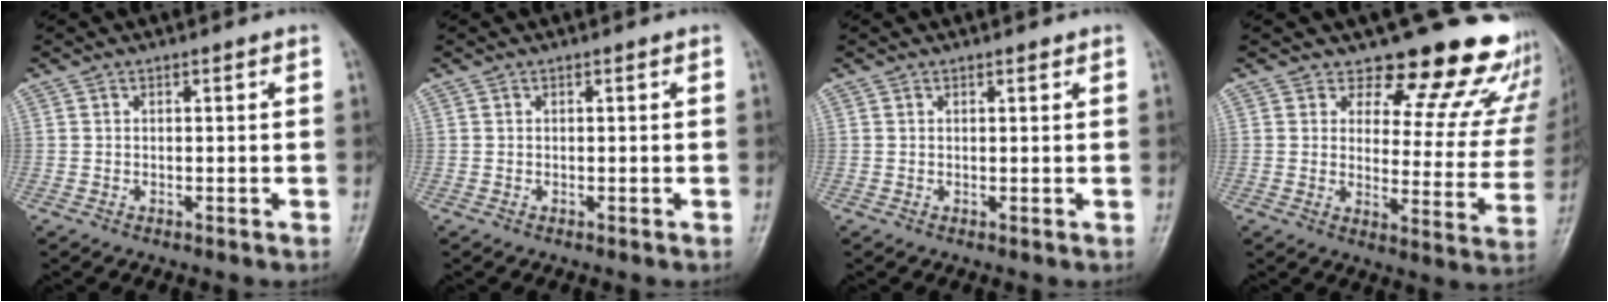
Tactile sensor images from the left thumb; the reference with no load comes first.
{"total": 0.0}
{"total": 0.8, "force": [0.6, 0.3, 0.5], "torque": [-0.008, -0.003, 0.008]}
{"total": 17.2, "force": [14.7, 6.6, 6.1], "torque": [-0.012, -0.123, 0.162]}